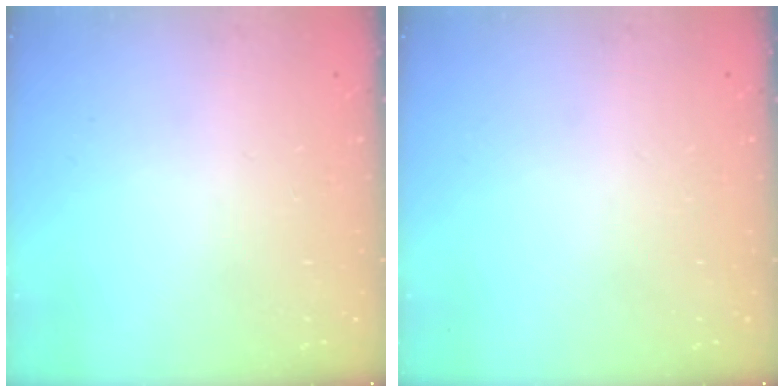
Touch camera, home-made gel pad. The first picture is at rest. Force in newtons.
{"total": 0.0}